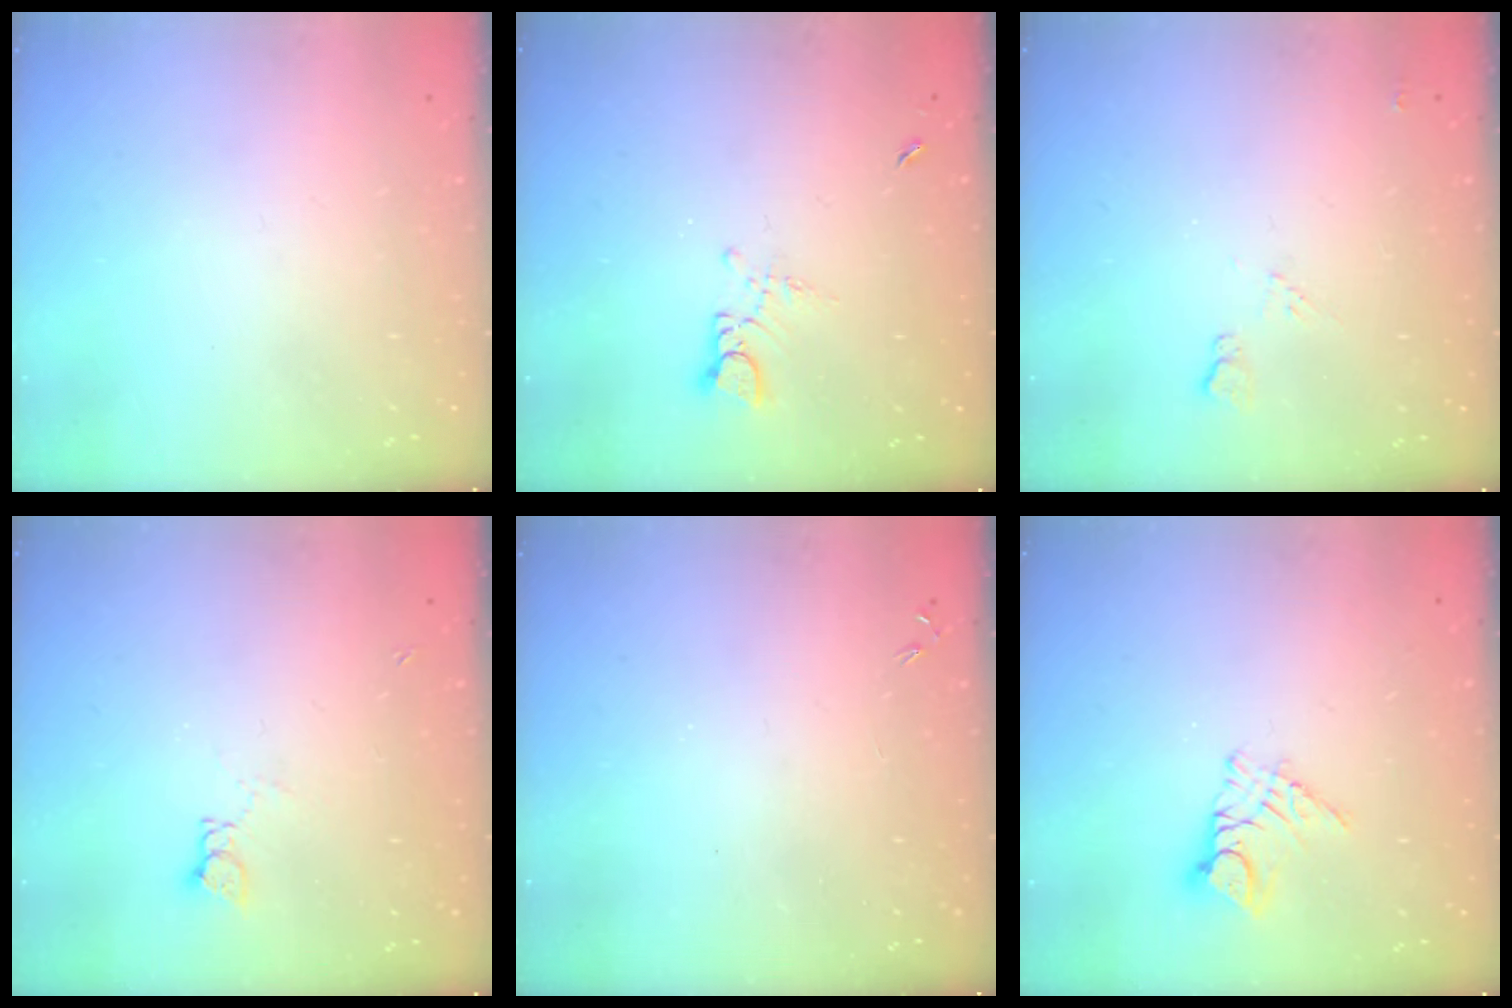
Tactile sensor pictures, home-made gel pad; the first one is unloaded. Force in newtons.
{"total": 3.1, "press": 3.1, "slide": 0.3}
{"total": 5.9, "press": 5.8, "slide": 0.9}
{"total": 3.7, "press": 3.7, "slide": 0.4}
{"total": 0.0}
{"total": 9.0, "press": 9.0, "slide": 0.8}